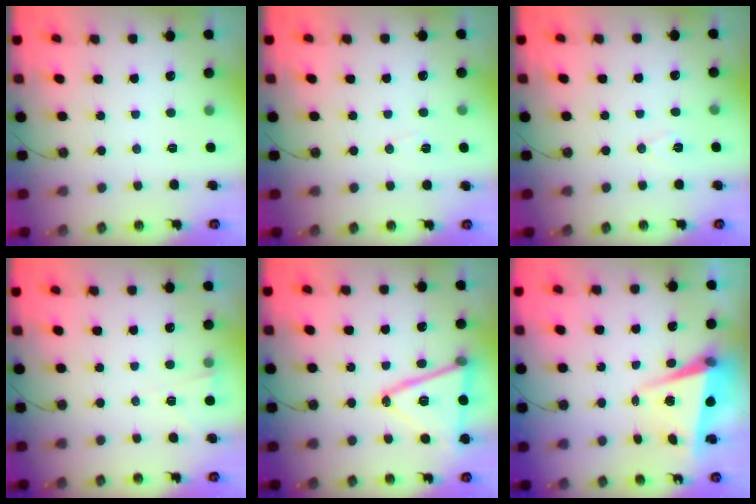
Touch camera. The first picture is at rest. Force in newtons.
{"total": 4.5, "press": 3.4, "slide": 2.9}
{"total": 6.7, "press": 5.2, "slide": 4.3}
{"total": 2.7, "press": 2.1, "slide": 1.6}
{"total": 17.2, "press": 16.9, "slide": 3.6}
{"total": 5.2, "press": 5.0, "slide": 1.1}